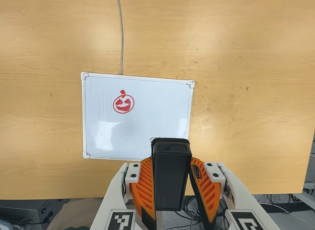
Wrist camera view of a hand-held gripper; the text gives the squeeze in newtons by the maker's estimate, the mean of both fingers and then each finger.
{"total": 4.8, "left": 3.9, "right": 5.6}